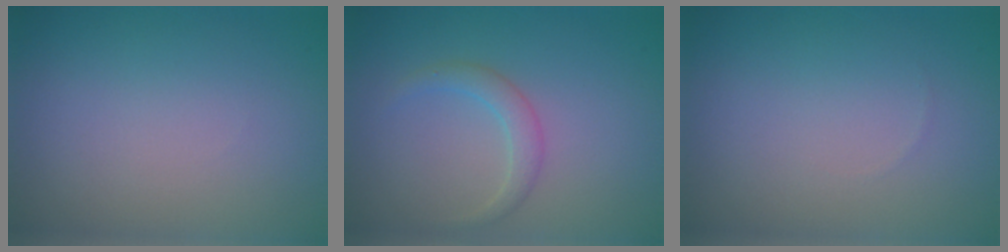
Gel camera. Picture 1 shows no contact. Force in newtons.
{"total": 1.7, "press": 1.7, "slide": 0.1}
{"total": 0.0}